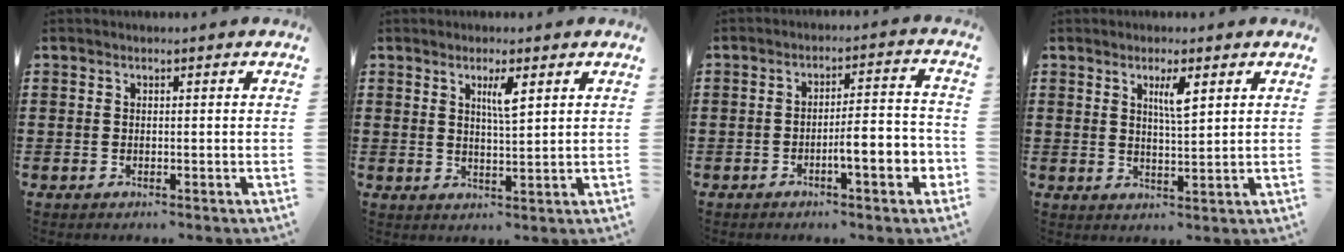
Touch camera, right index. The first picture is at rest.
{"total": 3.3, "force": [1.6, 0.5, 2.9], "torque": [-0.053, -0.001, 0.023]}
{"total": 6.3, "force": [-2.7, 1.0, 5.7], "torque": [-0.084, -0.005, -0.048]}
{"total": 3.6, "force": [1.7, 0.7, 3.2], "torque": [-0.058, 0.000, 0.025]}